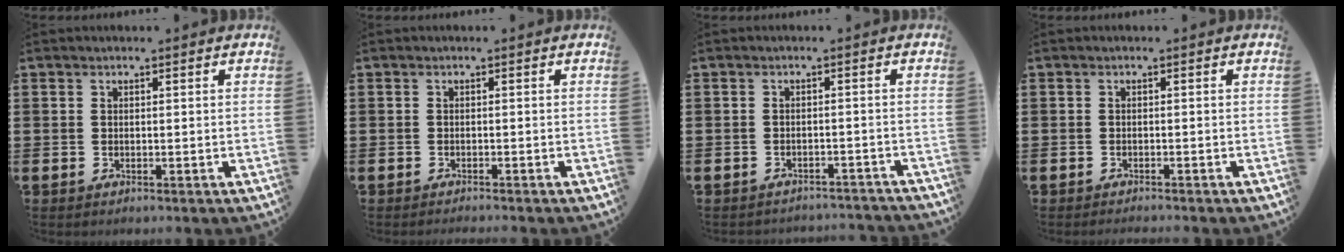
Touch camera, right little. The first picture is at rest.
{"total": 0.5, "force": [-0.5, -0.1, 0.1], "torque": [-0.001, -0.002, -0.011]}
{"total": 1.6, "force": [-1.6, 0.0, -0.1], "torque": [-0.003, 0.002, -0.034]}
{"total": 0.6, "force": [-0.6, -0.1, 0.1], "torque": [-0.002, -0.002, -0.012]}